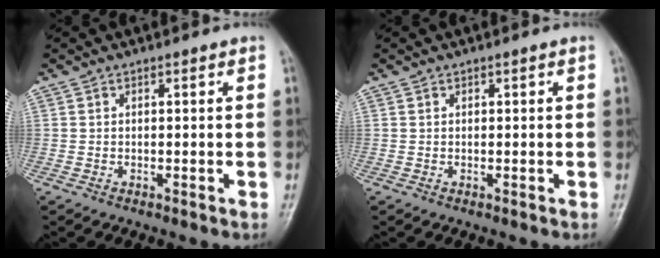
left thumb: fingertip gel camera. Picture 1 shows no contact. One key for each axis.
{"total": 0.0}